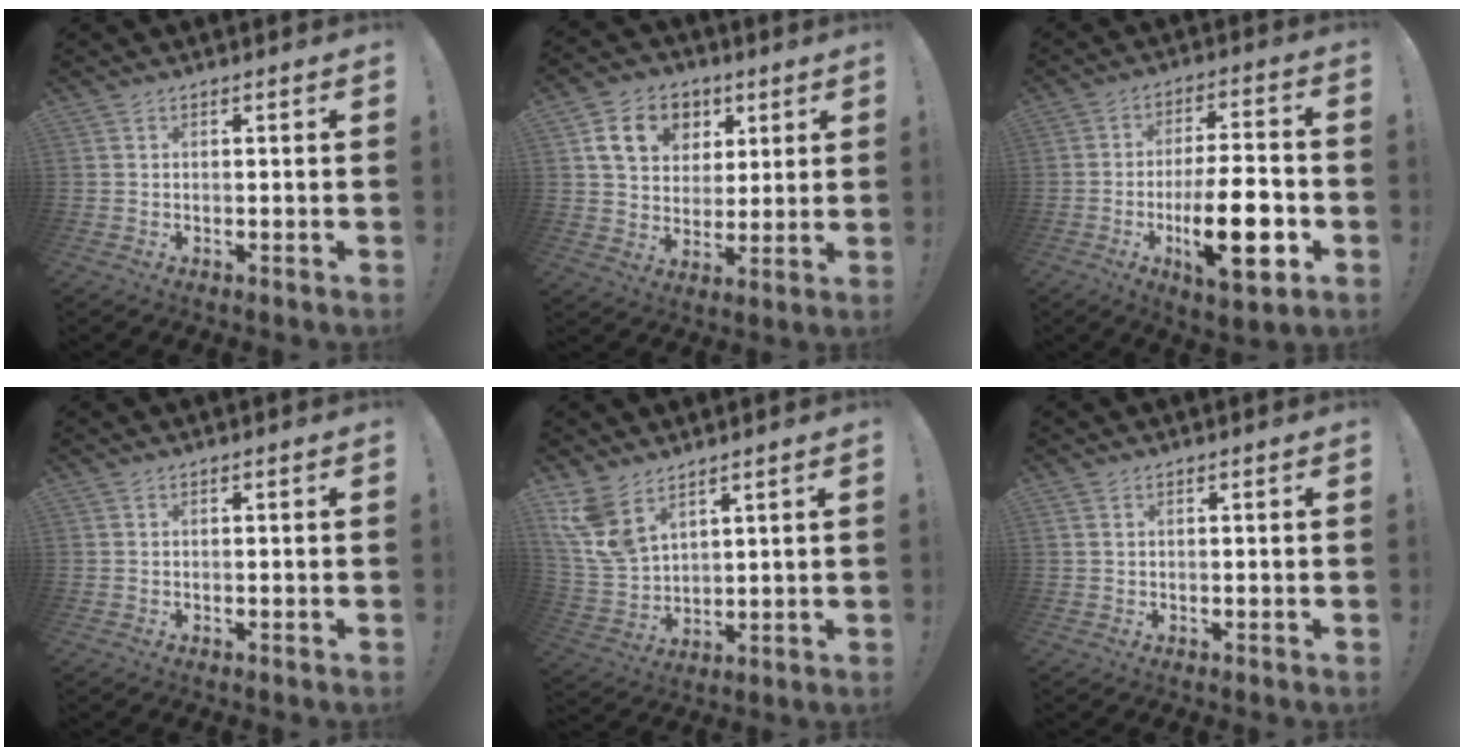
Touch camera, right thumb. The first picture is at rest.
{"total": 13.7, "force": [5.7, 10.8, 6.4], "torque": [-0.093, -0.016, 0.111]}
{"total": 18.9, "force": [-5.7, 6.0, 17.0], "torque": [-0.271, 0.008, -0.089]}
{"total": 0.0}
{"total": 10.4, "force": [7.2, 5.7, 4.9], "torque": [-0.117, -0.040, 0.146]}
{"total": 0.7, "force": [0.3, 0.5, 0.4], "torque": [-0.017, 0.004, 0.009]}